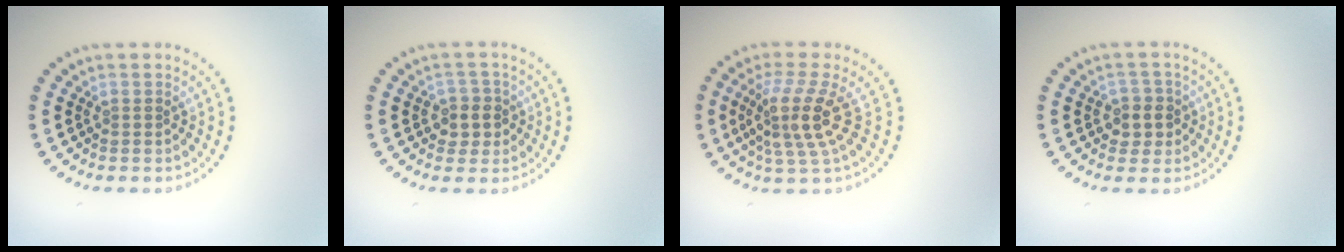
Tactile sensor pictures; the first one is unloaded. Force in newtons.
{"total": 2.3, "press": 2.1, "slide": 0.9}
{"total": 4.2, "press": 3.1, "slide": 2.7}
{"total": 2.3, "press": 2.1, "slide": 0.9}